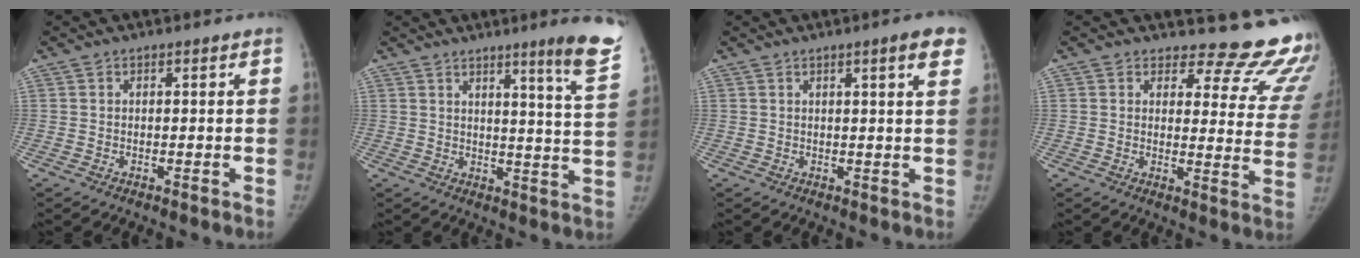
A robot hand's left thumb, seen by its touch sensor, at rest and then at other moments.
{"total": 11.6, "force": [7.8, -0.3, 8.6], "torque": [-0.101, -0.057, 0.089]}
{"total": 4.7, "force": [2.5, 0.4, 3.9], "torque": [-0.041, -0.006, 0.030]}
{"total": 16.2, "force": [15.4, 4.5, 2.2], "torque": [0.027, -0.159, 0.150]}